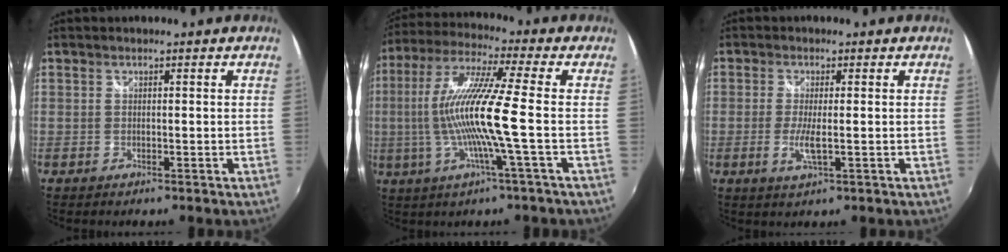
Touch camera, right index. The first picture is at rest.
{"total": 13.7, "force": [-2.0, -1.1, 13.5], "torque": [-0.261, -0.003, -0.038]}
{"total": 4.0, "force": [-0.7, 0.5, 3.9], "torque": [-0.083, -0.009, -0.016]}